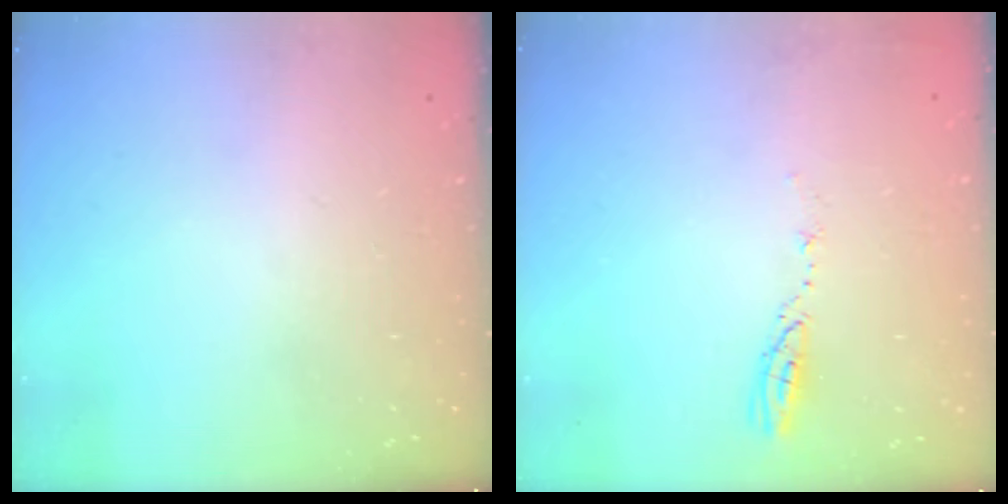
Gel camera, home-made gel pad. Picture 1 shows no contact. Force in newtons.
{"total": 3.7, "press": 3.7, "slide": 0.3}